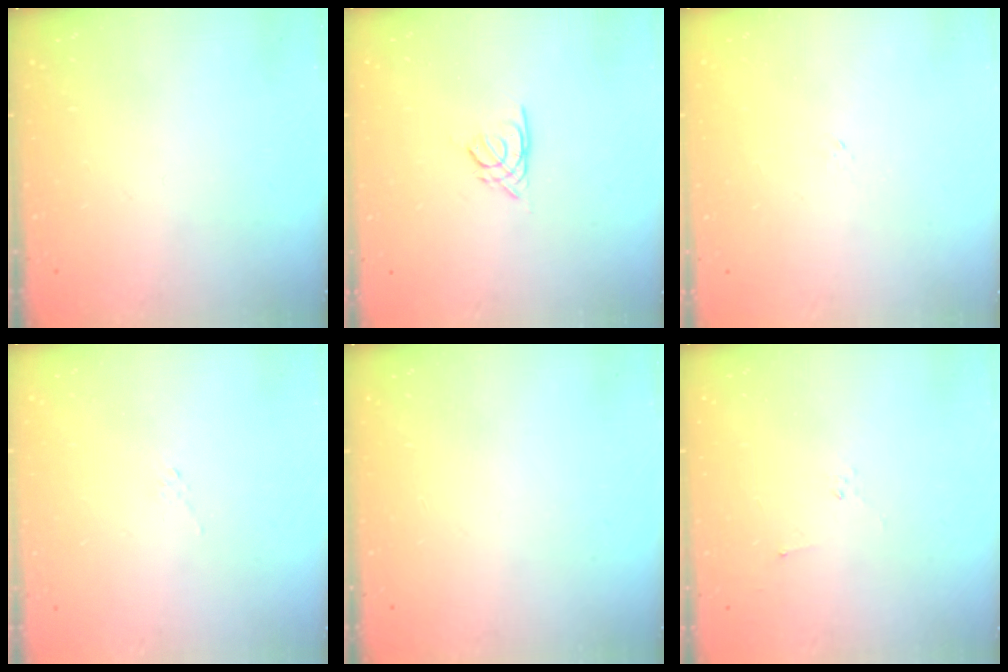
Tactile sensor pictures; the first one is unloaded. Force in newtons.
{"total": 2.2, "press": 2.1, "slide": 0.5}
{"total": 1.2, "press": 1.2, "slide": 0.4}
{"total": 4.3, "press": 4.2, "slide": 0.9}
{"total": 0.0}
{"total": 2.2, "press": 2.1, "slide": 0.7}